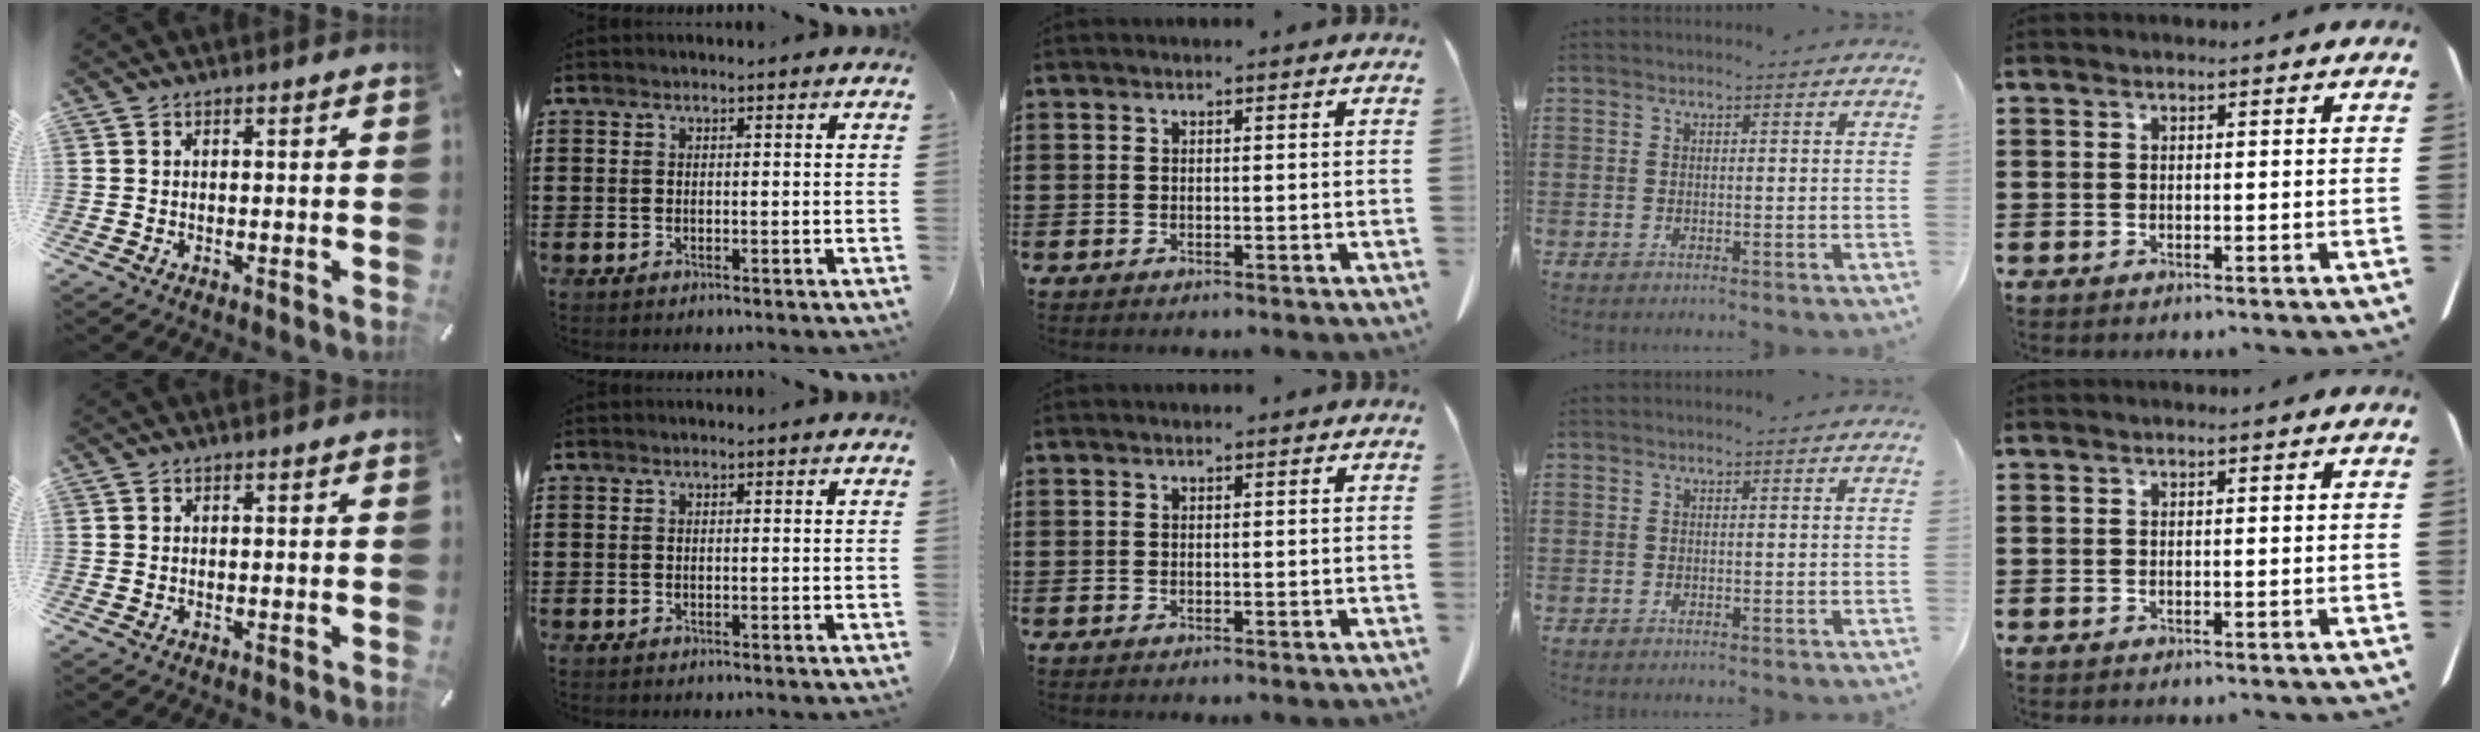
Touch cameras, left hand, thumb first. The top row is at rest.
{}